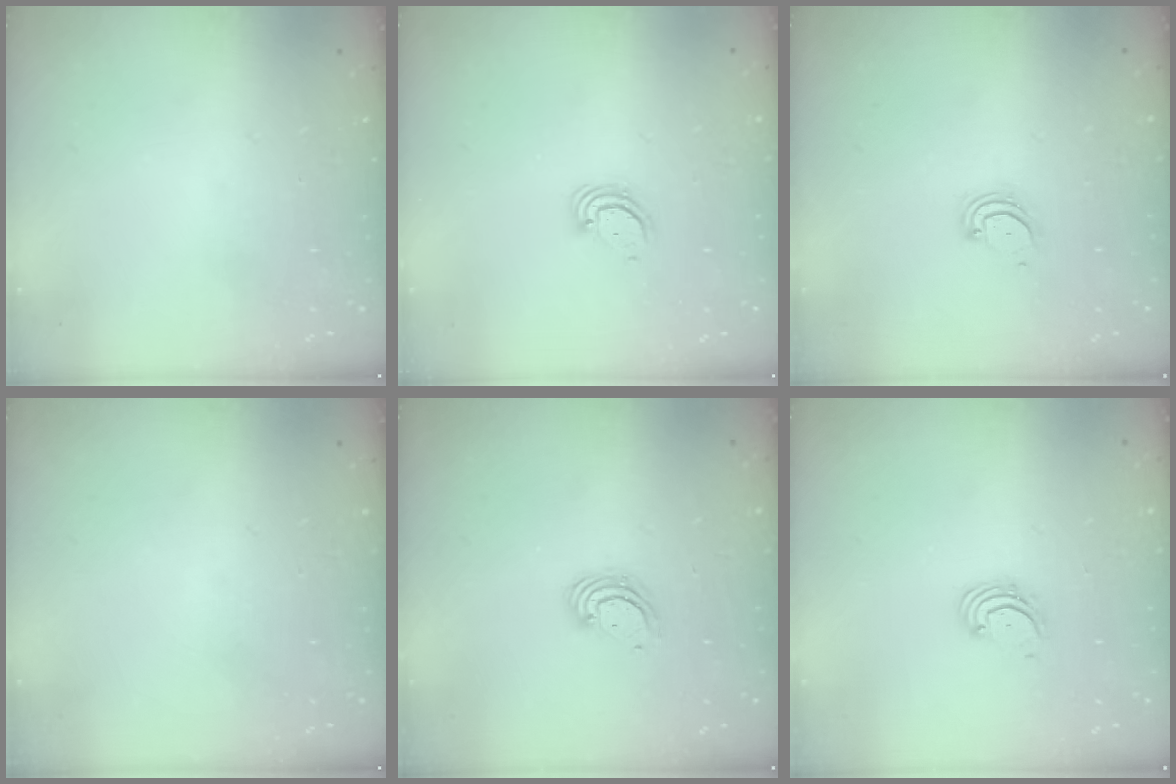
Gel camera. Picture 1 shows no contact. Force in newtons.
{"total": 3.1, "press": 3.1, "slide": 0.2}
{"total": 3.0, "press": 3.0, "slide": 0.4}
{"total": 0.0}
{"total": 4.0, "press": 3.9, "slide": 0.2}
{"total": 1.9, "press": 1.8, "slide": 0.2}